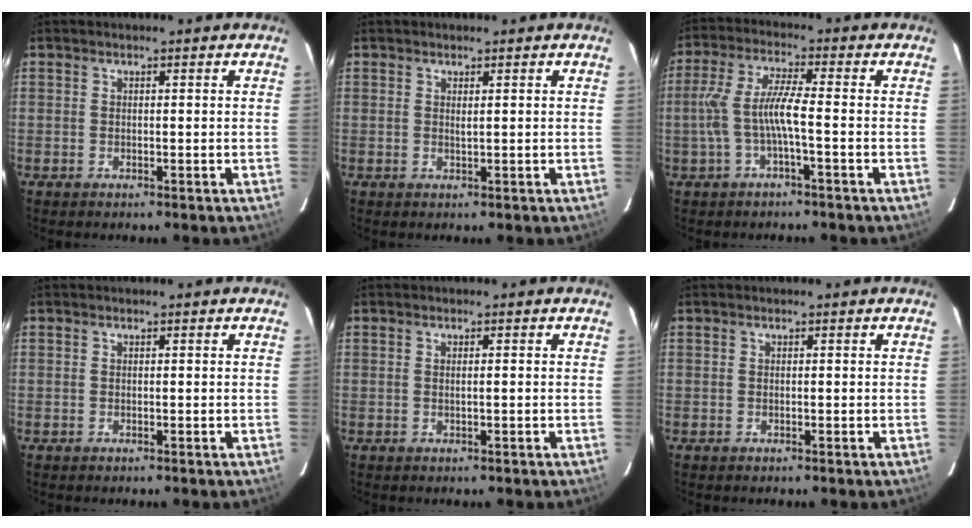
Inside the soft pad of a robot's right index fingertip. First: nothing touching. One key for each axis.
{"total": 0.8, "fx": 0.4, "fy": 0.0, "fz": 0.7, "tx": -0.012, "ty": 0.000, "tz": 0.008}
{"total": 7.2, "fx": -1.9, "fy": 0.5, "fz": 6.9, "tx": -0.152, "ty": 0.004, "tz": -0.029}
{"total": 0.0}
{"total": 0.9, "fx": -0.2, "fy": -0.2, "fz": 0.9, "tx": -0.014, "ty": 0.002, "tz": -0.003}
{"total": 0.0}